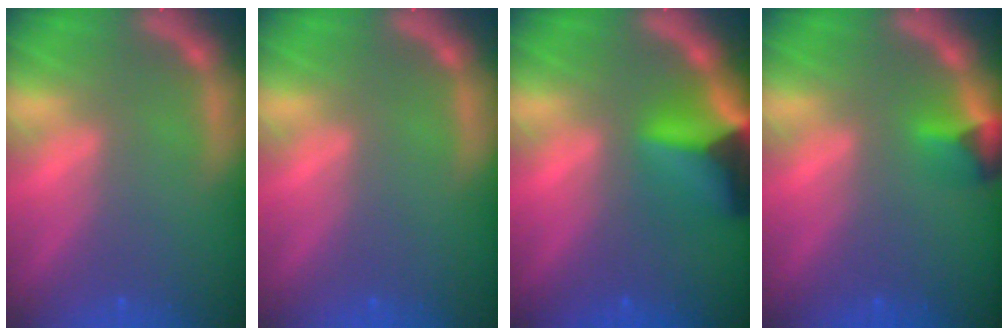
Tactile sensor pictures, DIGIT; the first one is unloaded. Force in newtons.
{"total": 0.0}
{"total": 7.9}
{"total": 2.4}